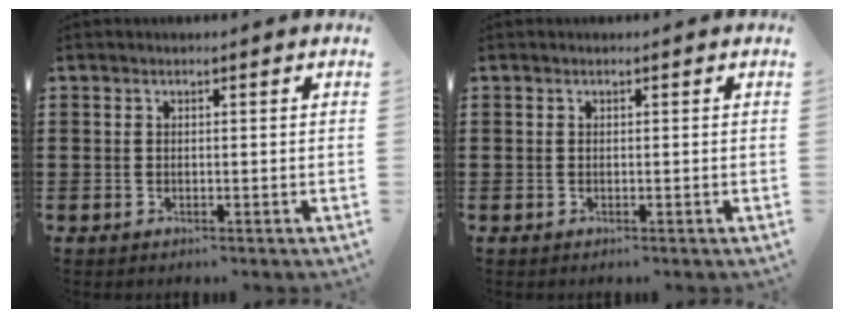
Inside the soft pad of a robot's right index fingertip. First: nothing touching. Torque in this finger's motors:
{"motor_torque": [-0.12, 0.11, 0.00, 0.00]}